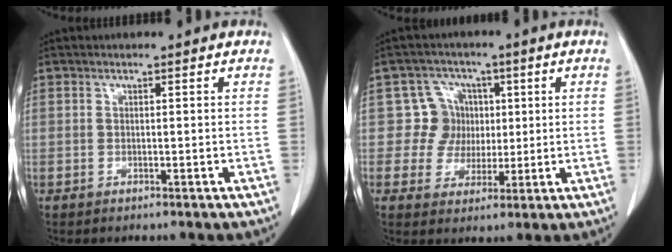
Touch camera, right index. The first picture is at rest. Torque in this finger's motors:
{"motor_torque": [0.00, -0.04, 0.00, -0.03]}